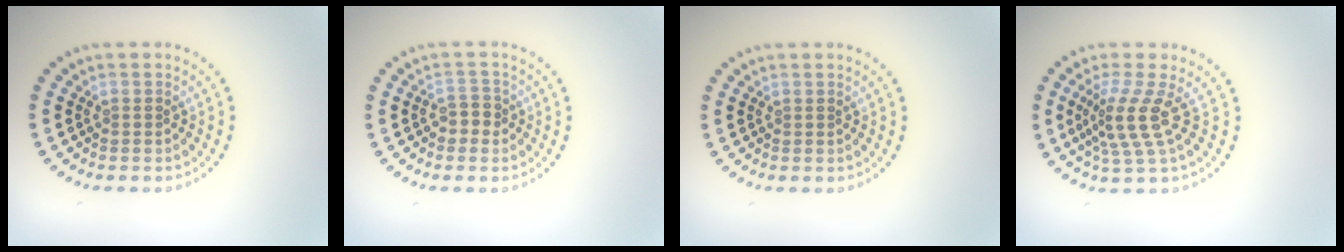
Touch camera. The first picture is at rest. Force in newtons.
{"total": 1.8, "press": 1.6, "slide": 0.7}
{"total": 0.0}
{"total": 3.7, "press": 2.7, "slide": 2.5}